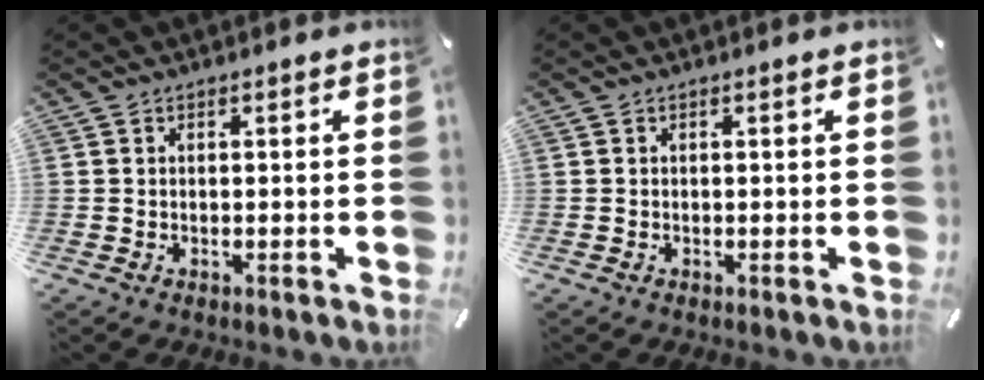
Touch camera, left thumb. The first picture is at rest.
{"total": 0.0}